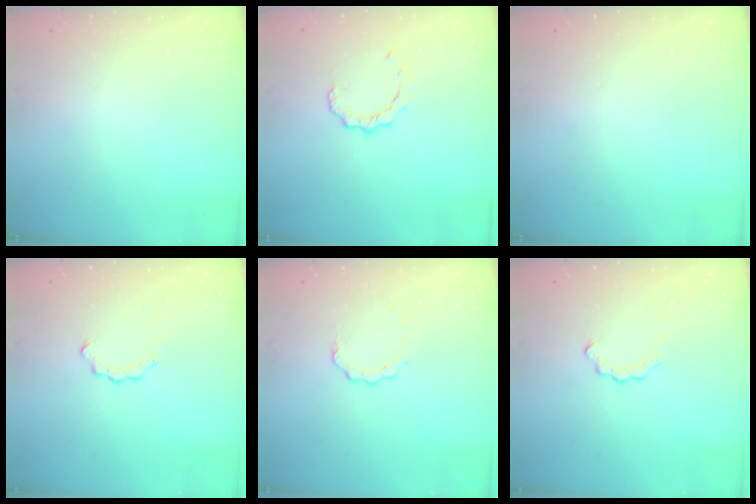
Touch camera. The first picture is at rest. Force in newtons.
{"total": 2.6, "press": 2.6, "slide": 0.2}
{"total": 0.0}
{"total": 2.6, "press": 2.6, "slide": 0.3}
{"total": 2.7, "press": 2.7, "slide": 0.3}
{"total": 2.6, "press": 2.6, "slide": 0.3}